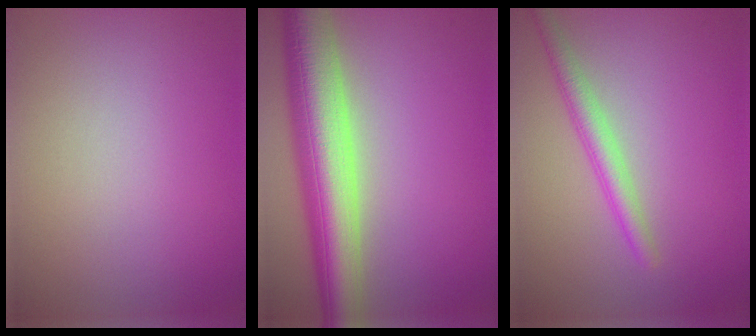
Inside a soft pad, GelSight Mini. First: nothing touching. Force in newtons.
{"total": 9.5, "press": 9.5, "slide": 0.7}
{"total": 2.5, "press": 2.5, "slide": 0.1}